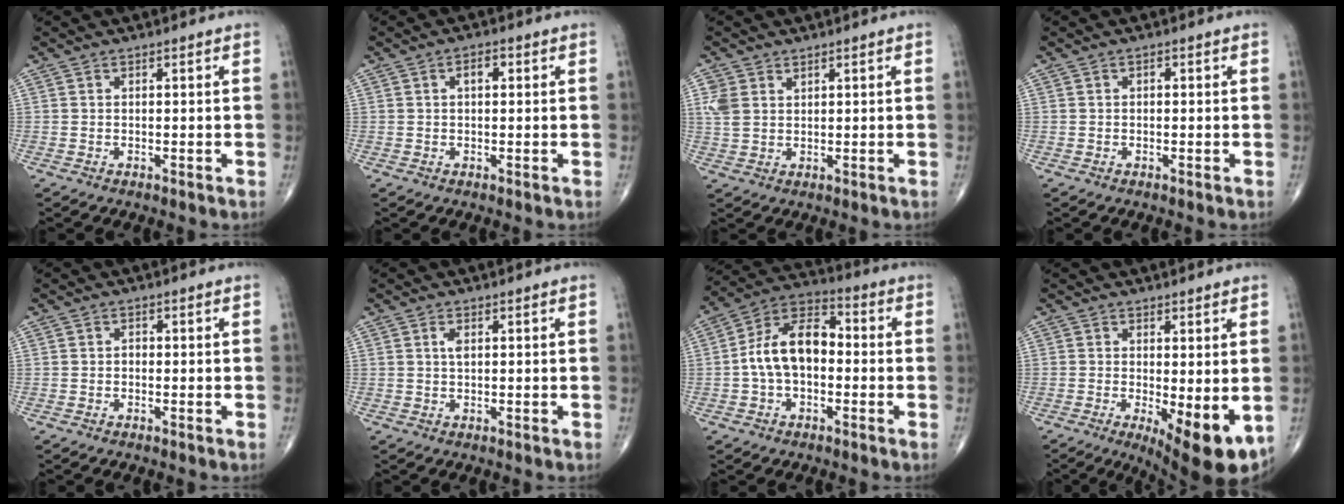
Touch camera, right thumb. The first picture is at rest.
{"total": 2.4, "force": [0.5, 1.2, 1.9], "torque": [-0.027, 0.007, 0.005]}
{"total": 4.0, "force": [1.6, 2.8, 2.2], "torque": [-0.044, 0.000, 0.041]}
{"total": 0.6, "force": [0.0, 0.4, 0.5], "torque": [-0.002, 0.001, -0.003]}
{"total": 0.8, "force": [-0.2, 0.6, 0.5], "torque": [-0.002, 0.003, -0.009]}
{"total": 1.4, "force": [0.4, 0.7, 1.2], "torque": [-0.022, 0.002, 0.006]}
{"total": 12.4, "force": [-0.8, 7.7, 9.8], "torque": [-0.163, 0.040, -0.027]}
{"total": 10.4, "force": [-2.6, 3.4, 9.5], "torque": [-0.130, -0.024, -0.028]}